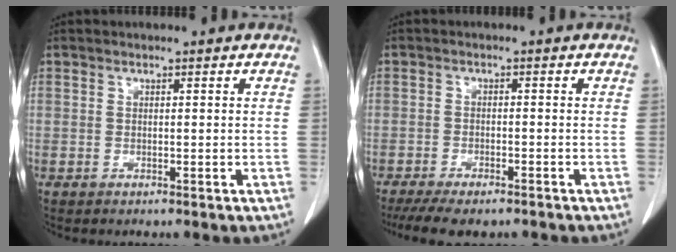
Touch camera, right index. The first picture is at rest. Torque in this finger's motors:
{"motor_torque": [1.05, -0.89, 0.18, 0.10]}